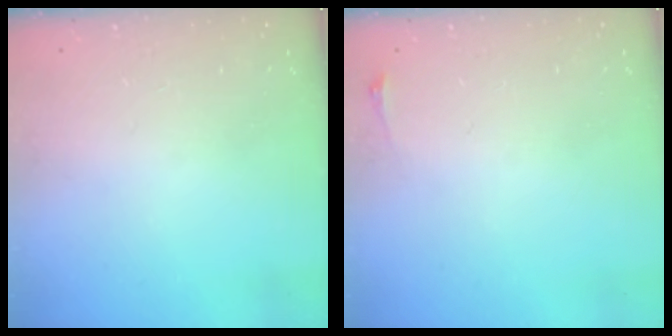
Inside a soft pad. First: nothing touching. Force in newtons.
{"total": 2.8, "press": 2.1, "slide": 1.9}